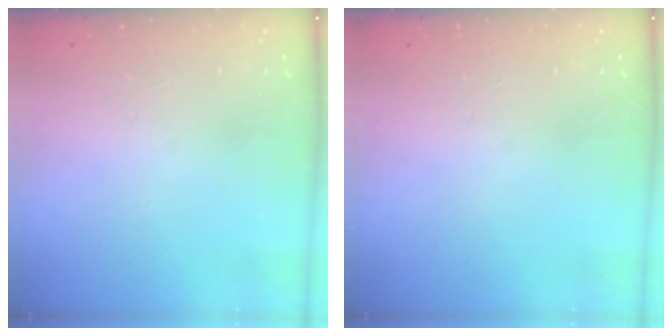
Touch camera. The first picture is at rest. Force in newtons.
{"total": 0.0}